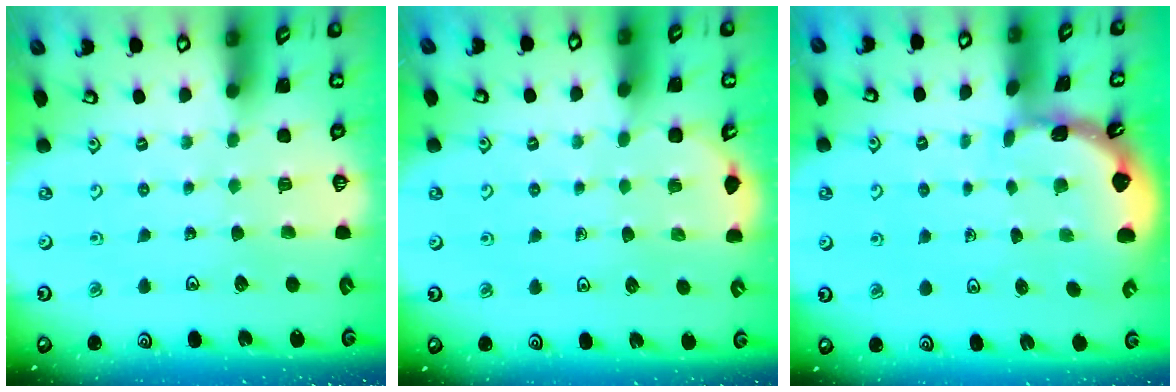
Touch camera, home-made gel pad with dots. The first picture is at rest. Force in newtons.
{"total": 2.6, "press": 2.4, "slide": 1.0}
{"total": 1.7, "press": 1.7, "slide": 0.1}